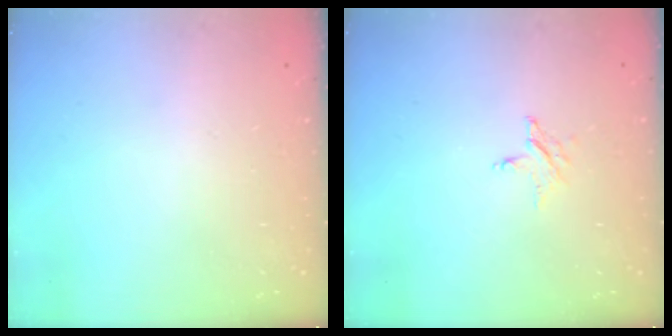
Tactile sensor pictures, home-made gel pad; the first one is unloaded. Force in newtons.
{"total": 3.1, "press": 3.1, "slide": 0.3}